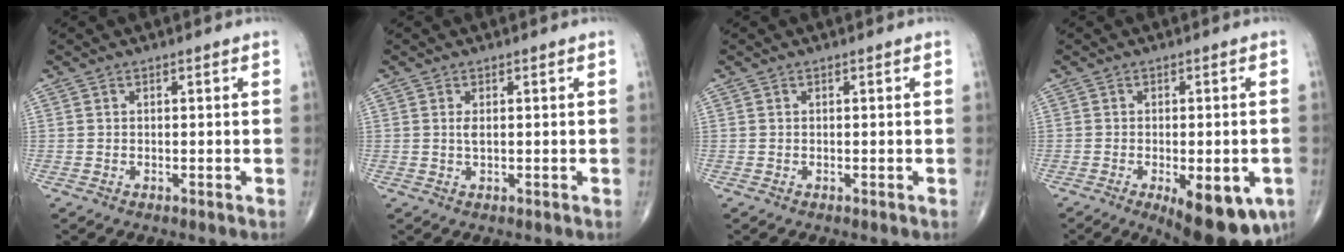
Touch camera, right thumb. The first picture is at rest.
{"total": 1.2, "force": [0.3, 0.4, 1.1], "torque": [-0.023, -0.001, 0.008]}
{"total": 0.0}
{"total": 13.9, "force": [-5.8, 5.5, 11.4], "torque": [-0.113, -0.001, -0.065]}